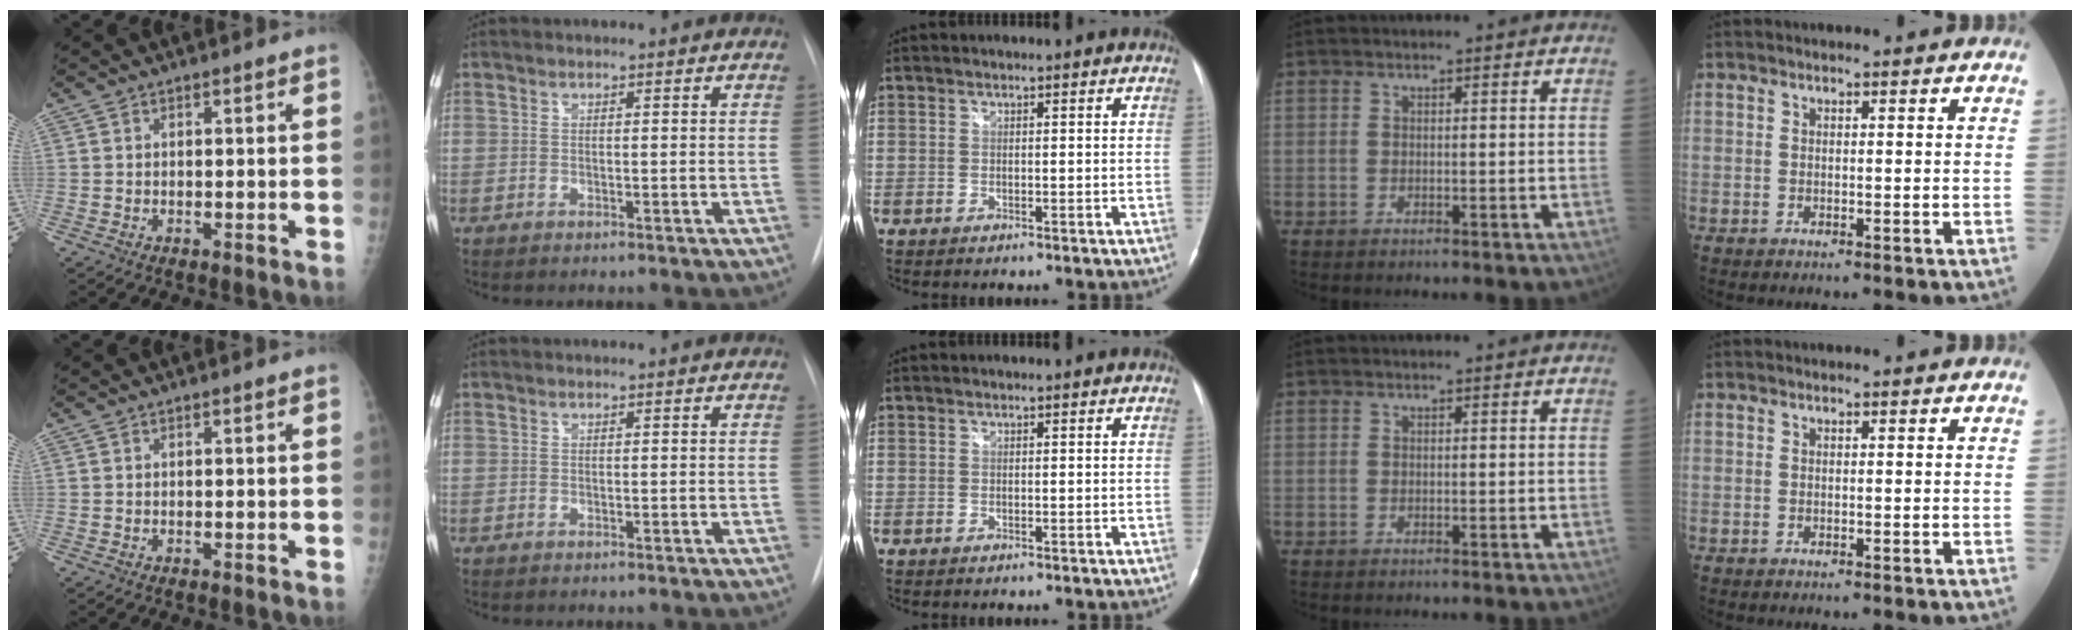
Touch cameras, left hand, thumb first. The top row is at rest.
{}